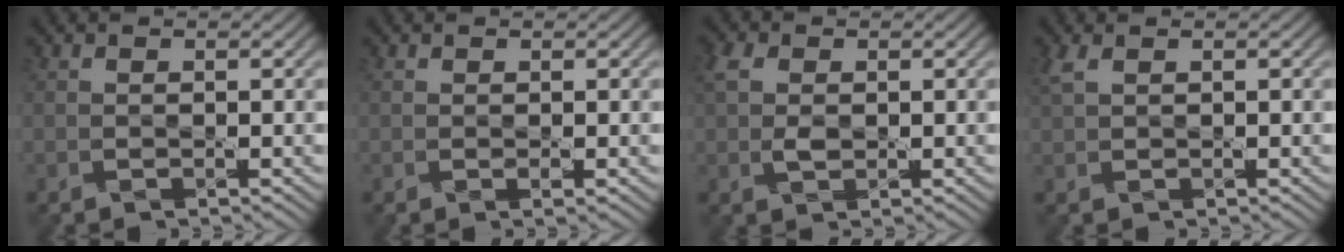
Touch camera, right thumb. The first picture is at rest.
{"total": 0.5, "force": [0.1, 0.1, 0.5], "torque": [-0.009, 0.000, 0.002]}
{"total": 3.2, "force": [0.6, 2.1, 2.2], "torque": [-0.059, 0.006, 0.008]}
{"total": 2.2, "force": [1.2, 0.9, 1.6], "torque": [-0.049, 0.009, 0.024]}